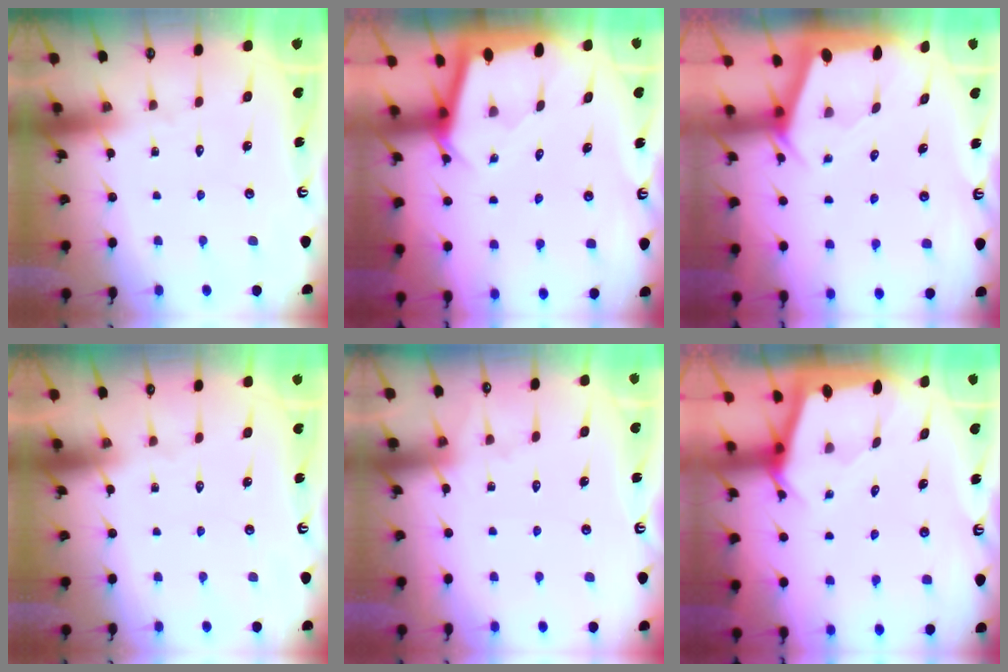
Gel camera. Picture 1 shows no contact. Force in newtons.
{"total": 2.3, "press": 2.3, "slide": 0.2}
{"total": 1.9, "press": 1.9, "slide": 0.3}
{"total": 0.0}
{"total": 3.6, "press": 3.6, "slide": 0.6}
{"total": 1.9, "press": 1.9, "slide": 0.1}